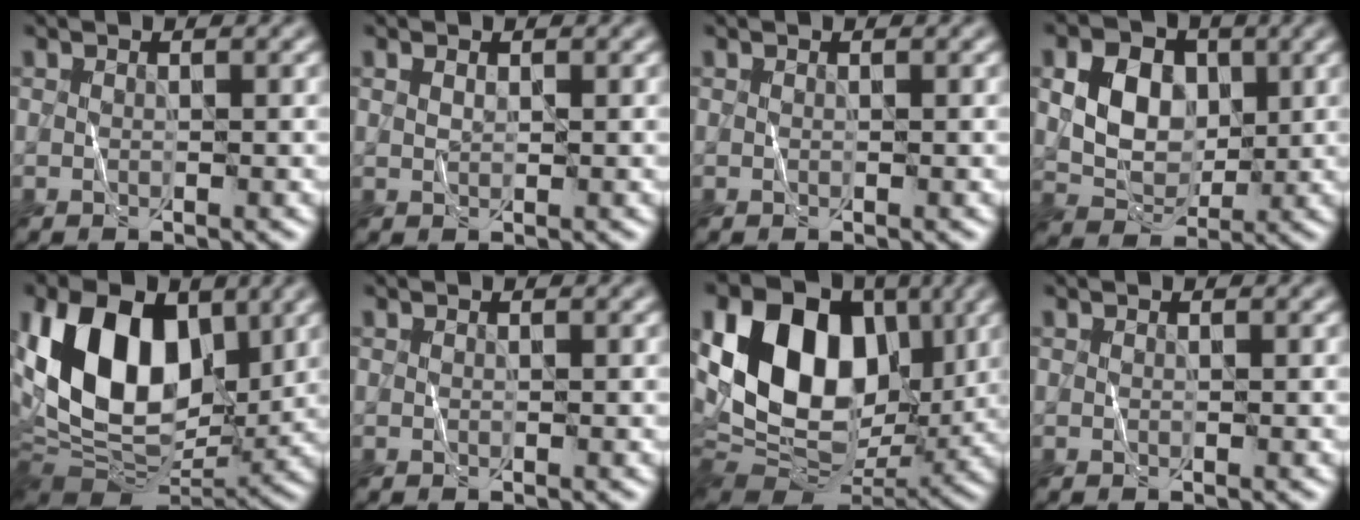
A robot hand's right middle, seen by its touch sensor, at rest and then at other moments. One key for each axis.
{"total": 0.7, "fx": 0.4, "fy": 0.3, "fz": 0.5, "tx": -0.012, "ty": 0.000, "tz": 0.008}
{"total": 0.0}
{"total": 5.5, "fx": 1.1, "fy": 4.2, "fz": 3.5, "tx": -0.067, "ty": -0.001, "tz": 0.018}
{"total": 14.5, "fx": 2.6, "fy": 9.3, "fz": 10.8, "tx": -0.203, "ty": 0.006, "tz": 0.036}
{"total": 0.0}
{"total": 14.5, "fx": 3.6, "fy": 9.9, "fz": 9.9, "tx": -0.173, "ty": 0.013, "tz": 0.057}
{"total": 0.0}